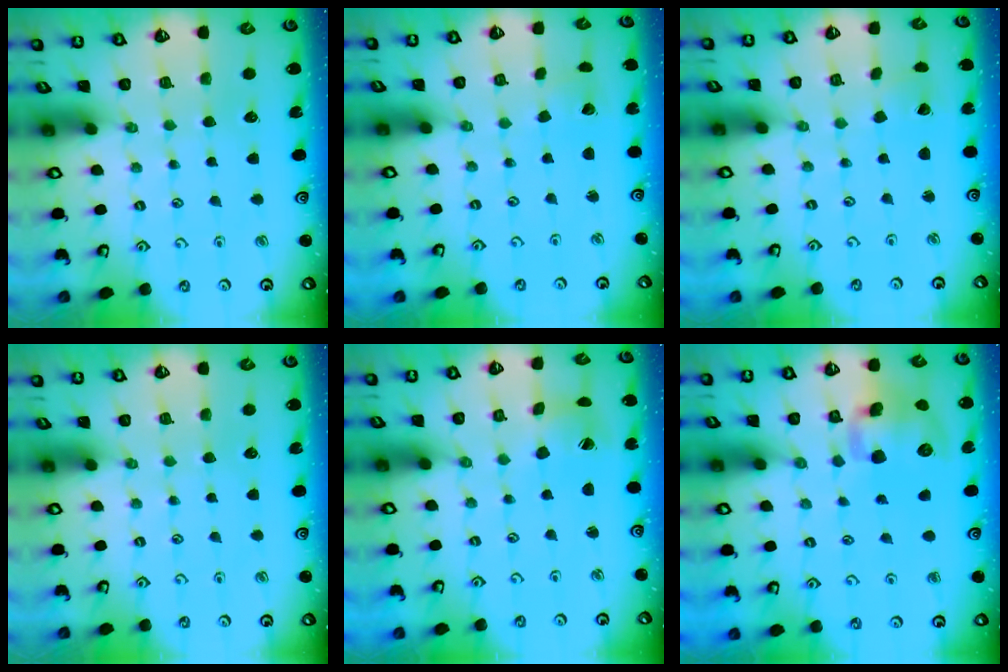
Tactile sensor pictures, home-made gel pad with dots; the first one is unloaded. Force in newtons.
{"total": 1.4, "press": 1.4, "slide": 0.2}
{"total": 1.6, "press": 1.6, "slide": 0.1}
{"total": 0.0}
{"total": 4.6, "press": 4.6, "slide": 0.6}
{"total": 12.6, "press": 12.5, "slide": 2.1}